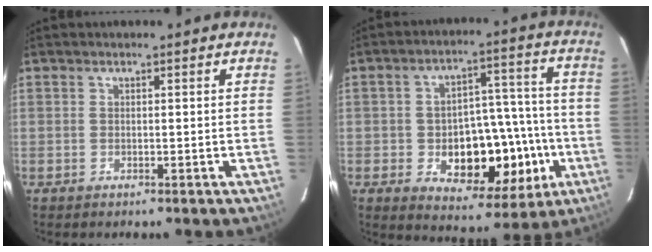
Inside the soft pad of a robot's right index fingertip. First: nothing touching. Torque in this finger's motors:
{"motor_torque": [1.16, -0.98, 0.29, 0.07]}